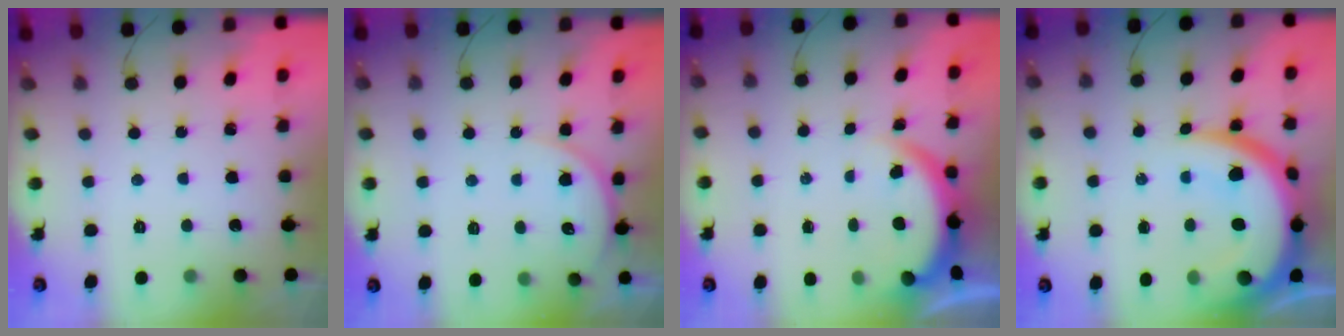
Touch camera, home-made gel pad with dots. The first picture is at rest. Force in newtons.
{"total": 7.0, "press": 7.0, "slide": 0.3}
{"total": 3.9, "press": 3.9, "slide": 0.1}
{"total": 18.4, "press": 18.3, "slide": 1.9}